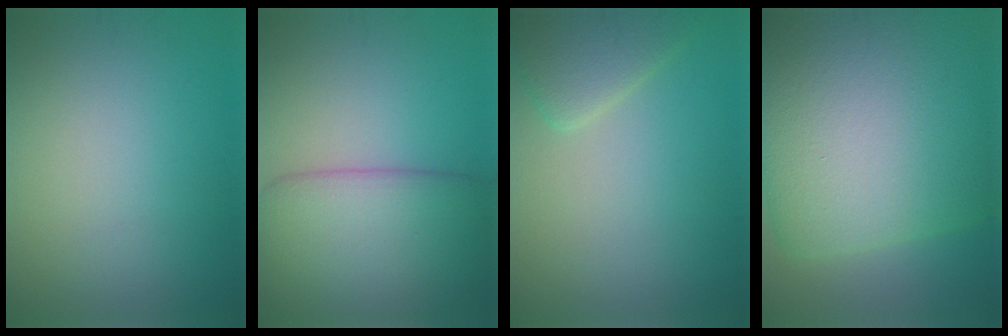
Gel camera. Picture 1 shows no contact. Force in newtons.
{"total": 7.5, "press": 7.5, "slide": 0.7}
{"total": 3.3, "press": 3.3, "slide": 0.2}
{"total": 20.0, "press": 20.0, "slide": 0.8}